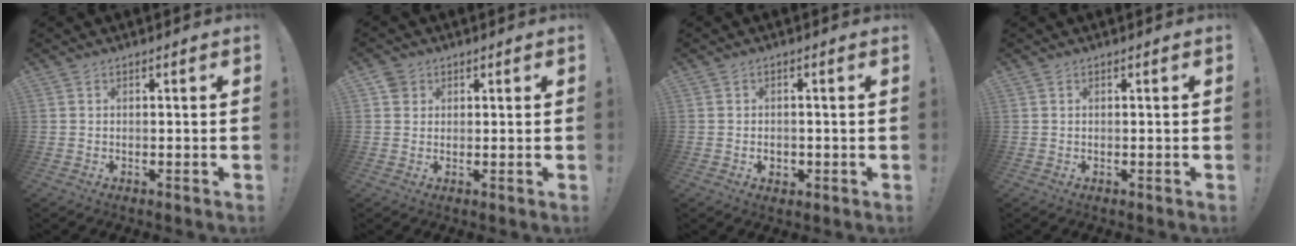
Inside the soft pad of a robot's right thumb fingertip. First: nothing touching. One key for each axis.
{"total": 3.1, "fx": 1.6, "fy": 2.6, "fz": 0.7, "tx": -0.006, "ty": -0.003, "tz": 0.029}
{"total": 1.8, "fx": 0.0, "fy": 1.6, "fz": 0.9, "tx": -0.001, "ty": -0.008, "tz": -0.004}
{"total": 0.0}